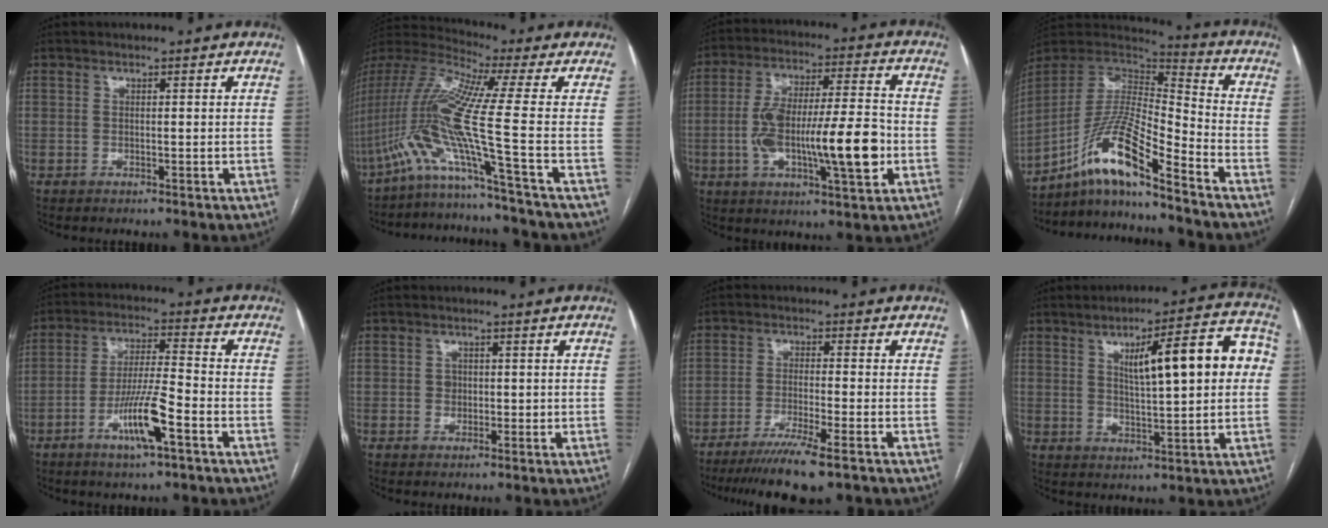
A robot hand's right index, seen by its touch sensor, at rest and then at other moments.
{"total": 16.8, "force": [-7.9, -3.5, 14.4], "torque": [-0.302, 0.007, -0.152]}
{"total": 16.7, "force": [-3.3, 3.2, 16.1], "torque": [-0.287, 0.013, -0.048]}
{"total": 13.5, "force": [-9.8, 0.9, 9.3], "torque": [-0.177, 0.013, -0.179]}
{"total": 9.5, "force": [-4.3, 0.6, 8.4], "torque": [-0.160, -0.003, -0.078]}
{"total": 1.8, "force": [0.2, 1.7, 0.6], "torque": [-0.006, 0.005, 0.006]}
{"total": 9.2, "force": [-6.4, -0.2, 6.5], "torque": [-0.105, -0.024, -0.105]}
{"total": 14.4, "force": [3.0, 2.7, 13.8], "torque": [-0.188, 0.033, 0.043]}